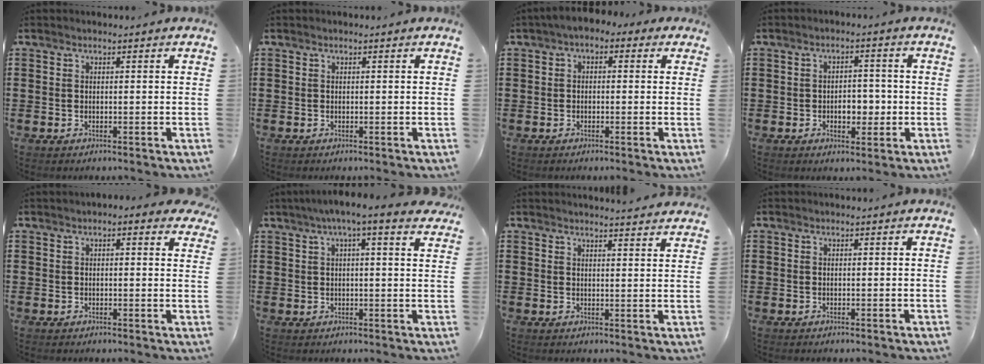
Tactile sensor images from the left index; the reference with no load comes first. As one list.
[{"total": 0.0}, {"total": 1.9, "force": [-1.2, 1.0, 1.1], "torque": [-0.028, 0.006, -0.028]}, {"total": 4.5, "force": [-1.0, 2.7, 3.5], "torque": [-0.052, 0.000, -0.026]}, {"total": 1.3, "force": [0.7, 0.8, 0.7], "torque": [-0.017, 0.008, 0.009]}, {"total": 4.8, "force": [3.2, 0.6, 3.5], "torque": [-0.069, -0.003, 0.053]}, {"total": 2.5, "force": [2.5, -0.3, 0.2], "torque": [-0.011, -0.008, 0.049]}, {"total": 0.0}]